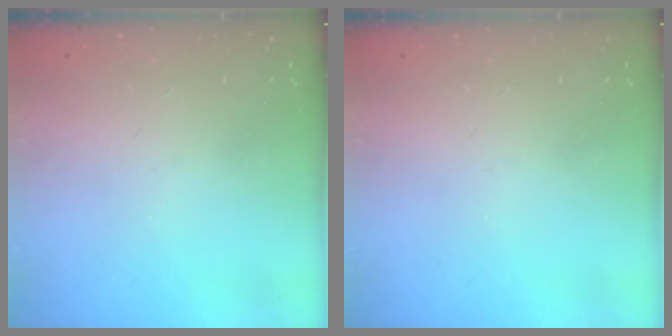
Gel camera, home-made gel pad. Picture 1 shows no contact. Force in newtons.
{"total": 0.0}